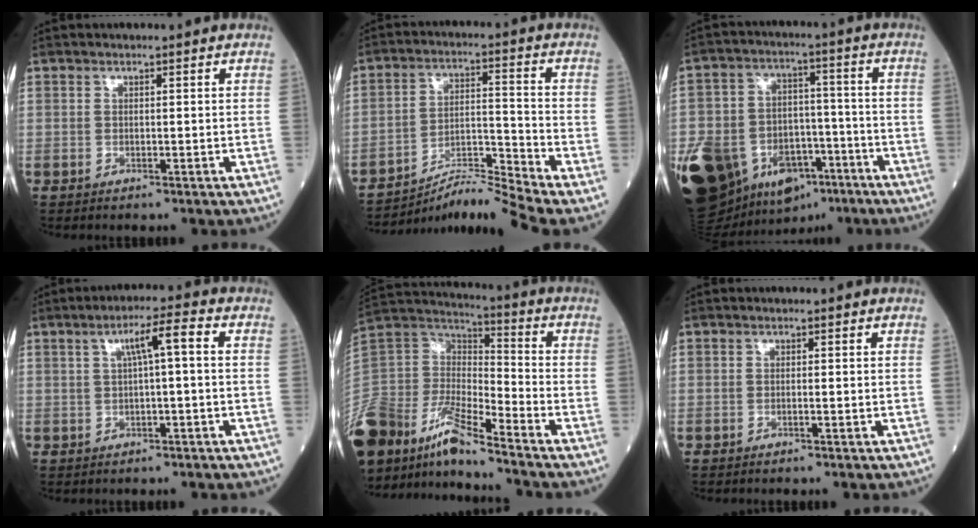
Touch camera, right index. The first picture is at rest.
{"total": 8.8, "force": [-7.9, -2.8, 2.5], "torque": [-0.045, 0.016, -0.139]}
{"total": 23.2, "force": [-10.8, 15.1, 13.9], "torque": [-0.304, 0.012, -0.170]}
{"total": 5.0, "force": [0.9, 0.2, 4.9], "torque": [-0.083, 0.015, 0.014]}
{"total": 25.0, "force": [-18.9, 6.4, 15.0], "torque": [-0.381, -0.032, -0.363]}
{"total": 0.0}